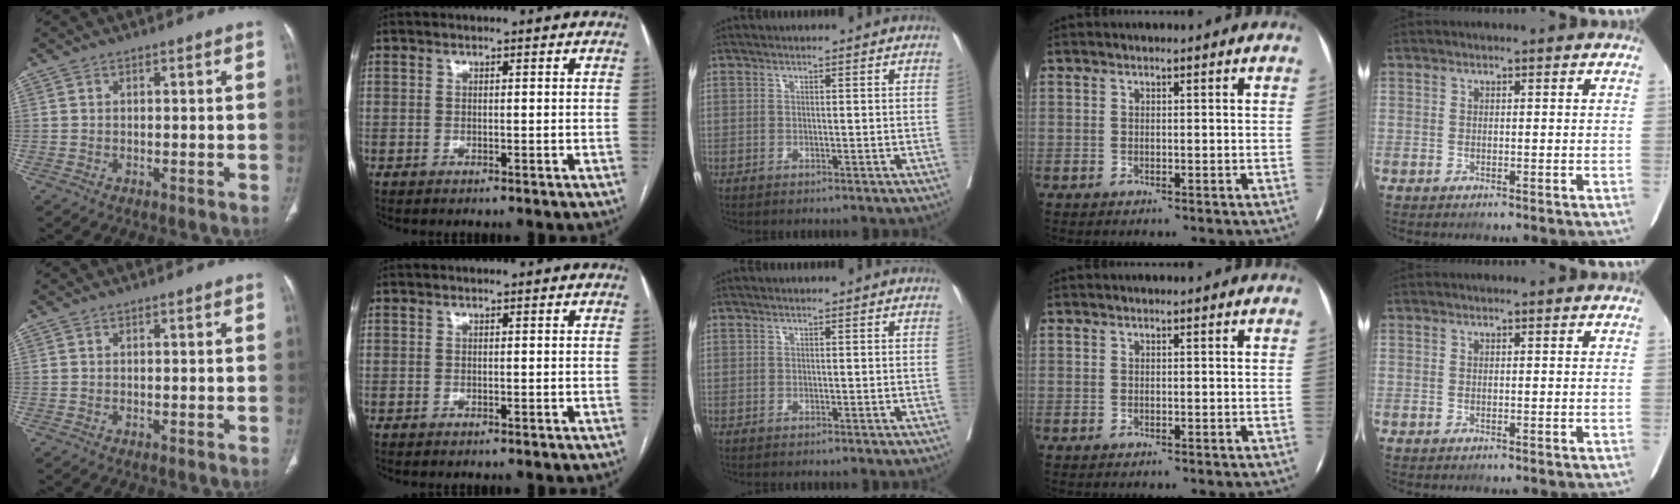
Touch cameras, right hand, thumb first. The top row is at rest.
{}